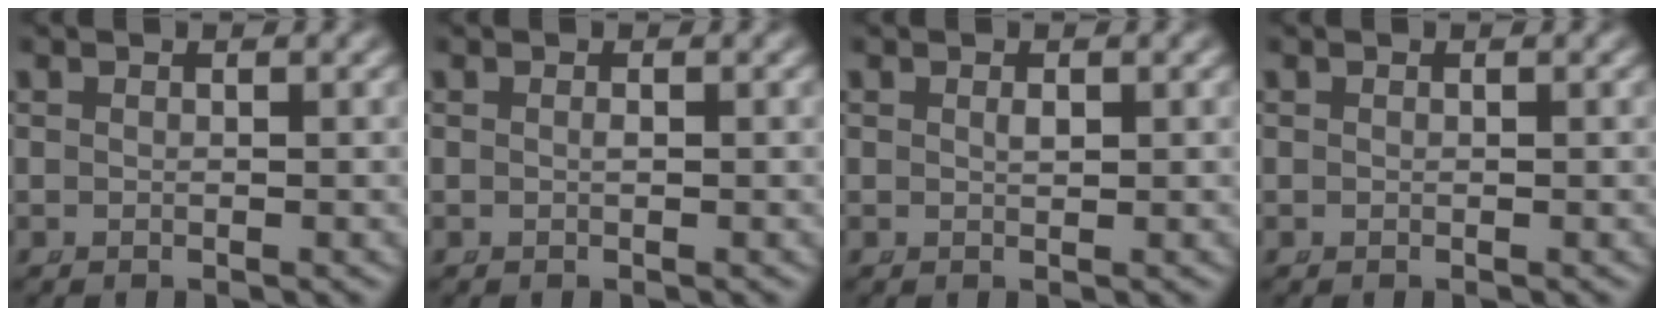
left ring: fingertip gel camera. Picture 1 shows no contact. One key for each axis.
{"total": 0.0}
{"total": 0.5, "fx": 0.1, "fy": 0.1, "fz": 0.5, "tx": -0.014, "ty": -0.009, "tz": 0.008}
{"total": 0.0}